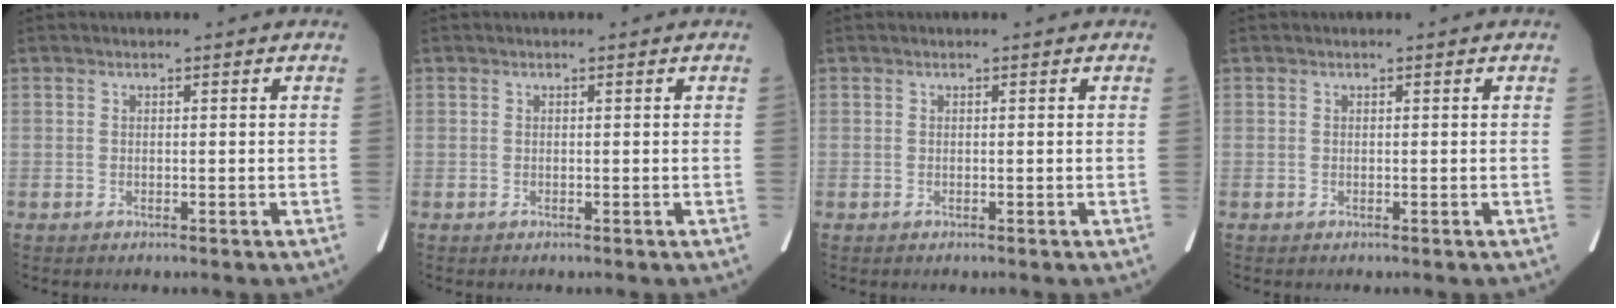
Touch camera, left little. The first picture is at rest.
{"total": 0.0}
{"total": 0.0}
{"total": 0.0}